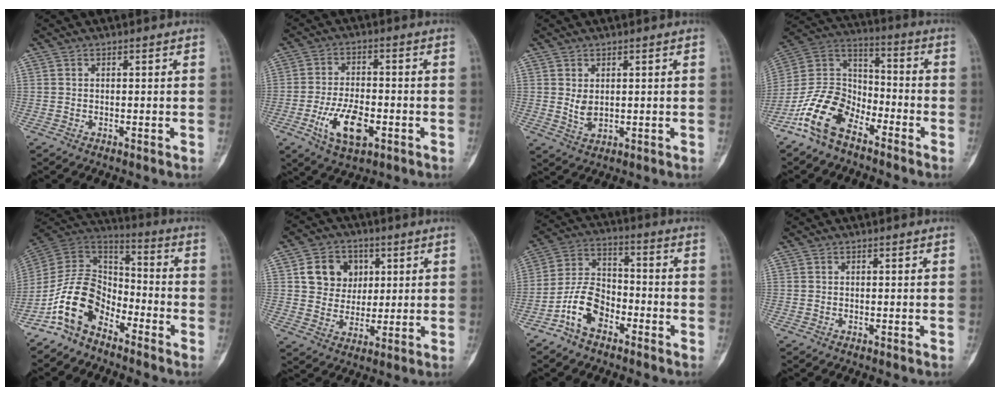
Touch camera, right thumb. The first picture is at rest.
{"total": 10.0, "force": [-3.6, 4.8, 8.0], "torque": [-0.144, 0.010, -0.058]}
{"total": 3.0, "force": [0.7, 1.8, 2.3], "torque": [-0.031, -0.012, 0.021]}
{"total": 13.7, "force": [-8.8, 7.6, 7.3], "torque": [-0.133, 0.070, -0.181]}
{"total": 12.7, "force": [-7.8, 7.7, 6.5], "torque": [-0.110, 0.083, -0.165]}
{"total": 9.8, "force": [3.0, 8.4, 4.1], "torque": [-0.023, -0.007, 0.053]}
{"total": 9.6, "force": [-5.2, 5.9, 5.6], "torque": [-0.102, 0.048, -0.107]}
{"total": 0.0}